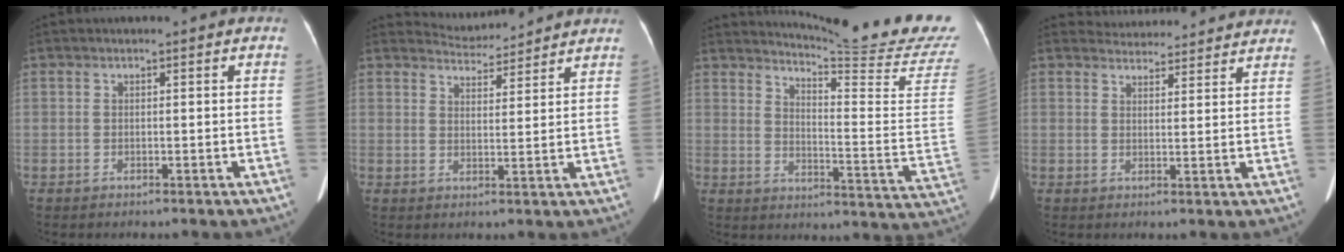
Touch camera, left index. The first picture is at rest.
{"total": 5.9, "force": [5.9, 0.6, -0.2], "torque": [-0.006, 0.014, 0.084]}
{"total": 19.5, "force": [18.2, -2.7, 6.5], "torque": [-0.113, -0.144, 0.219]}
{"total": 11.6, "force": [11.3, 2.5, 1.4], "torque": [0.000, 0.018, 0.125]}